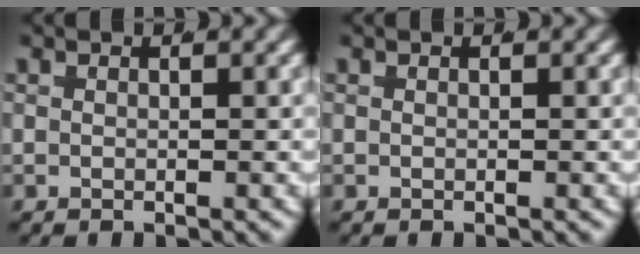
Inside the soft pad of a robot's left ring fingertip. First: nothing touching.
{"total": 0.0}